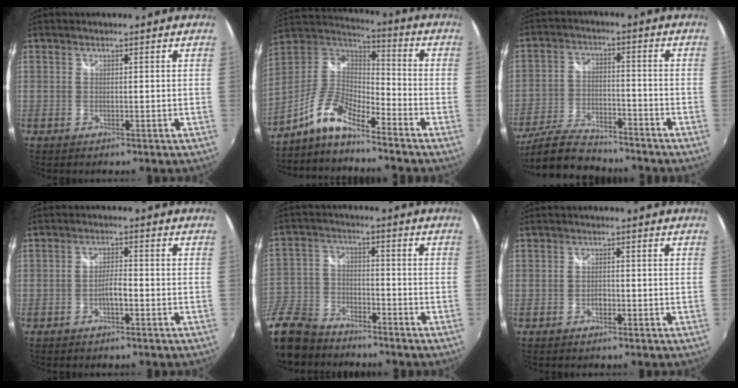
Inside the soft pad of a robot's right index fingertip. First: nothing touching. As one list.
[{"total": 10.6, "force": [-7.9, 2.9, 6.5], "torque": [-0.146, 0.014, -0.163]}, {"total": 13.5, "force": [-11.8, 3.8, 5.4], "torque": [-0.137, -0.016, -0.206]}, {"total": 2.6, "force": [-1.4, 0.6, 2.1], "torque": [-0.041, 0.005, -0.025]}, {"total": 16.0, "force": [-11.9, 8.5, 6.4], "torque": [-0.182, -0.006, -0.224]}, {"total": 1.2, "force": [-0.7, 0.8, 0.6], "torque": [-0.012, 0.000, -0.011]}]